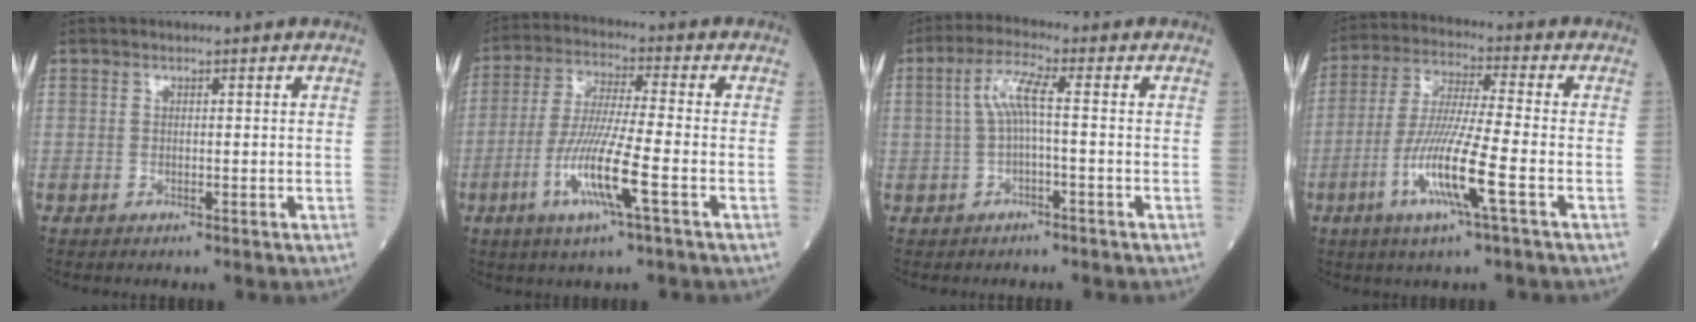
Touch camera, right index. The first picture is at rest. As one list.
[{"total": 10.2, "force": [-3.7, -0.1, 9.5], "torque": [-0.192, -0.013, -0.073]}, {"total": 4.9, "force": [0.2, 0.4, 4.9], "torque": [-0.099, 0.019, 0.004]}, {"total": 11.1, "force": [-4.1, -0.2, 10.4], "torque": [-0.209, -0.014, -0.081]}]